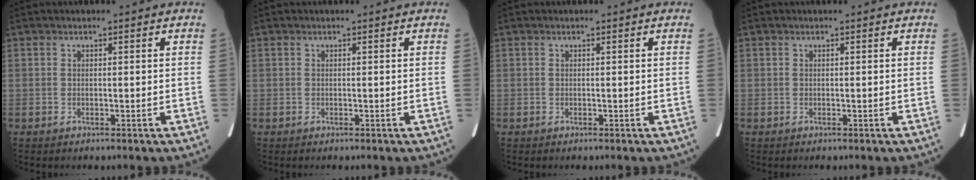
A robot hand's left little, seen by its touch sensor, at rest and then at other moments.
{"total": 0.0}
{"total": 0.0}
{"total": 0.0}